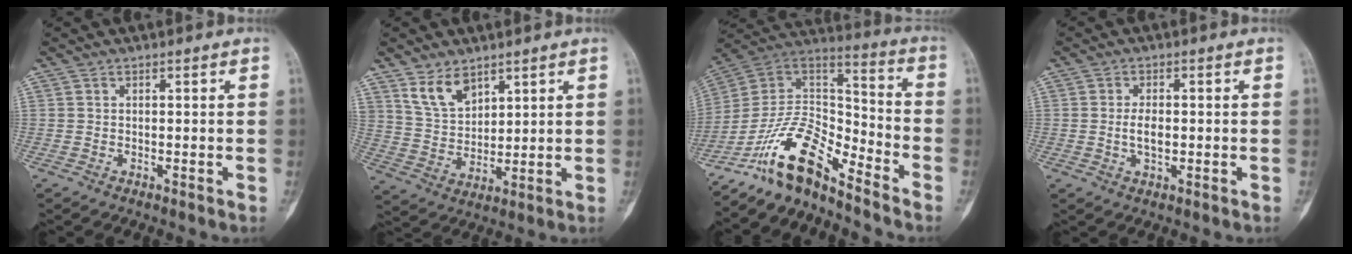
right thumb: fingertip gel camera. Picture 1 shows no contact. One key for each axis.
{"total": 7.4, "fx": 5.0, "fy": 4.2, "fz": 3.5, "tx": -0.047, "ty": -0.033, "tz": 0.107}
{"total": 14.5, "fx": -11.2, "fy": 4.9, "fz": 7.9, "tx": -0.133, "ty": 0.104, "tz": -0.214}
{"total": 3.5, "fx": -0.3, "fy": 1.8, "fz": 3.0, "tx": -0.049, "ty": 0.001, "tz": -0.007}